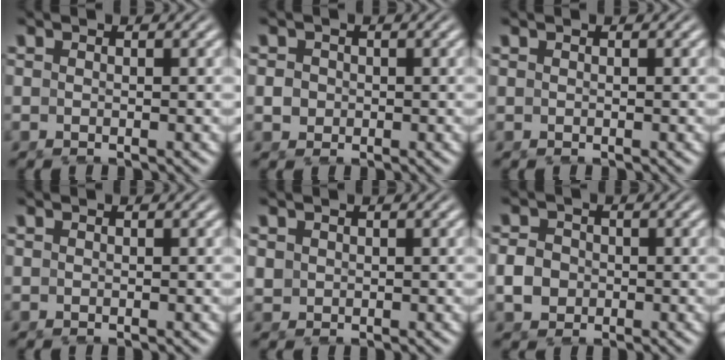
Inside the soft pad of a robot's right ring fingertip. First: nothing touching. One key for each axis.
{"total": 0.8, "fx": 0.0, "fy": 0.8, "fz": 0.1, "tx": -0.007, "ty": -0.006, "tz": 0.004}
{"total": 0.0}
{"total": 0.0}
{"total": 1.2, "fx": 0.6, "fy": 0.9, "fz": 0.3, "tx": -0.014, "ty": -0.006, "tz": 0.020}
{"total": 1.9, "fx": -0.3, "fy": 1.6, "fz": 0.9, "tx": -0.025, "ty": -0.008, "tz": 0.000}